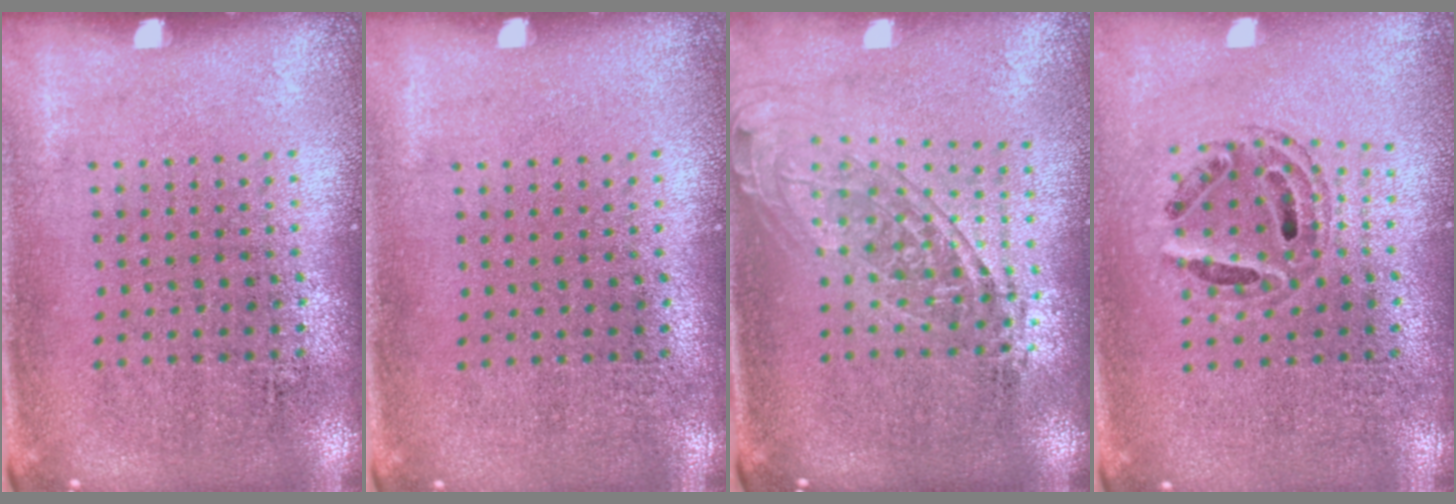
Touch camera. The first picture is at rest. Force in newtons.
{"total": 0.0}
{"total": 1.5, "press": 1.3, "slide": 0.9}
{"total": 0.7, "press": 0.7, "slide": 0.3}